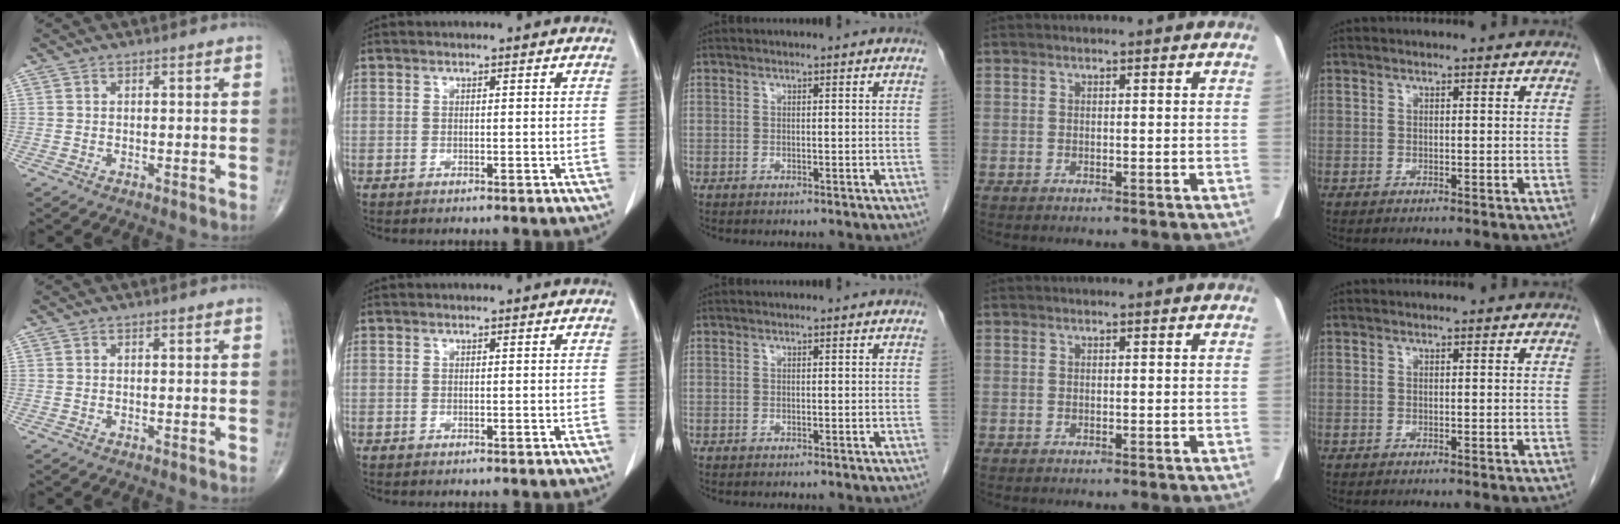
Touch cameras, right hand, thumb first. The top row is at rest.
{}